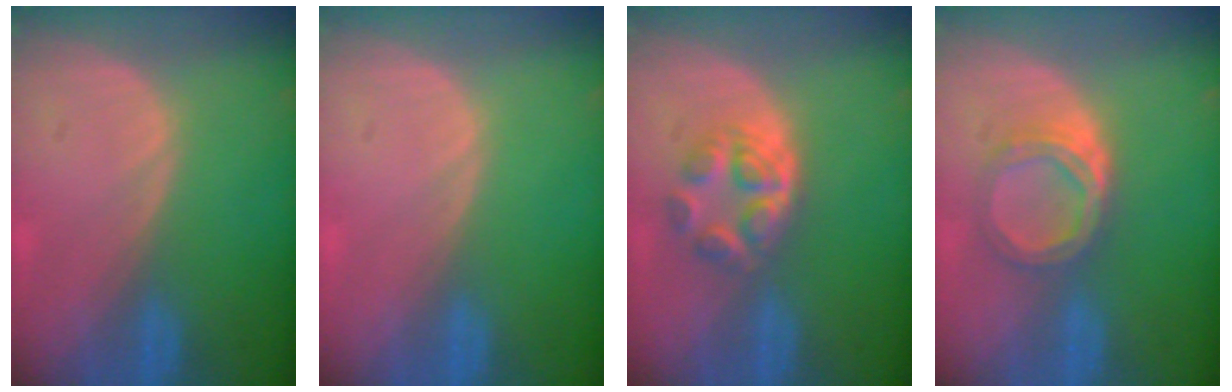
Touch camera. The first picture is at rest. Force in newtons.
{"total": 0.0}
{"total": 5.9, "press": 5.1, "slide": 2.9}
{"total": 5.6, "press": 5.0, "slide": 2.5}